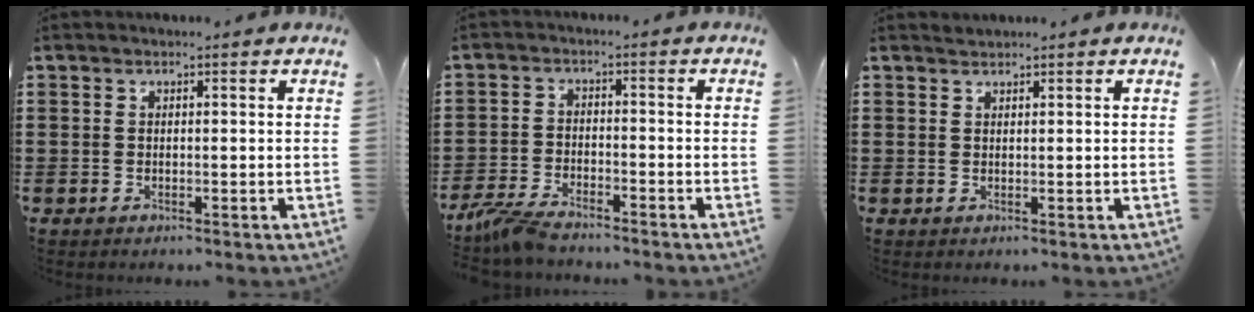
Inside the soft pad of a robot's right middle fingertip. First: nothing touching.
{"total": 4.4, "force": [-3.9, 0.7, 1.8], "torque": [-0.058, -0.008, -0.084]}
{"total": 0.9, "force": [0.9, -0.1, -0.1], "torque": [0.000, -0.003, 0.019]}